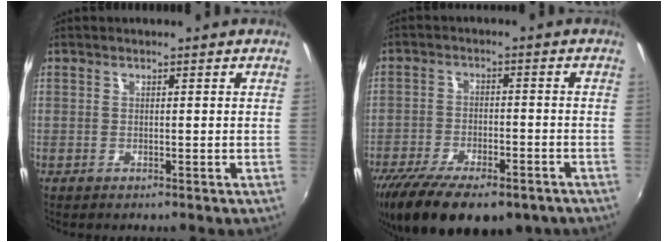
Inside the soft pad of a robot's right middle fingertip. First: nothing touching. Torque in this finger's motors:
{"motor_torque": [1.09, -1.05, 0.49, 0.21]}